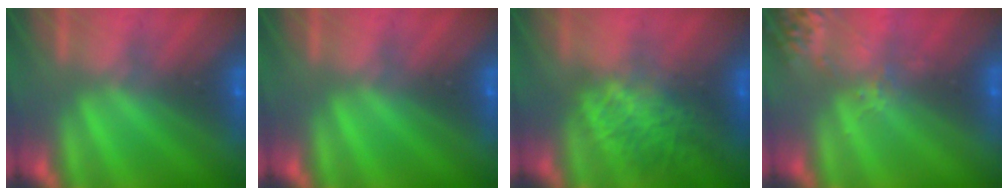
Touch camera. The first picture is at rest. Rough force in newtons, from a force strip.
{"total": 0.0}
{"total": 7.8}
{"total": 2.7}